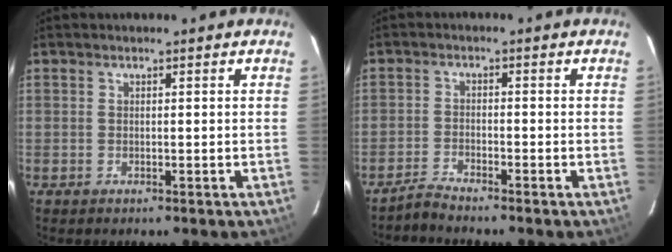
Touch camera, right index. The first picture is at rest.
{"total": 2.9, "force": [-2.8, -0.2, 0.6], "torque": [-0.029, -0.001, -0.059]}